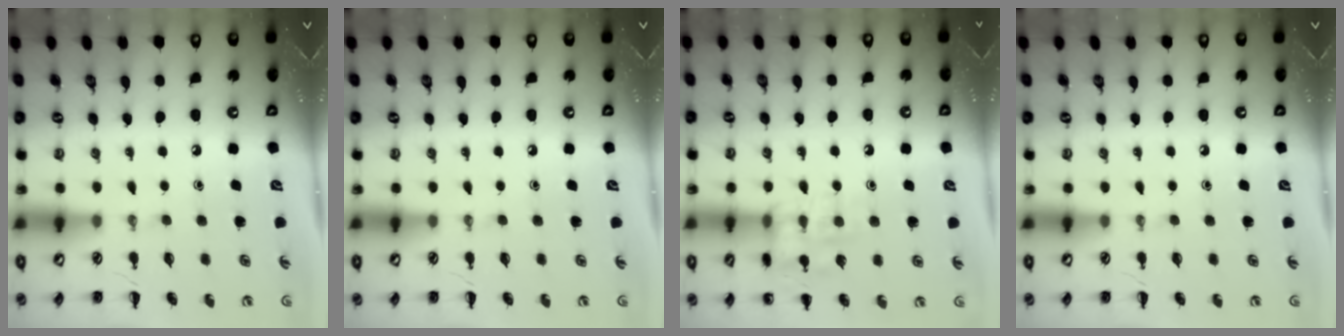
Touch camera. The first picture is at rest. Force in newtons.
{"total": 0.0}
{"total": 11.3, "press": 11.2, "slide": 1.0}
{"total": 0.0}